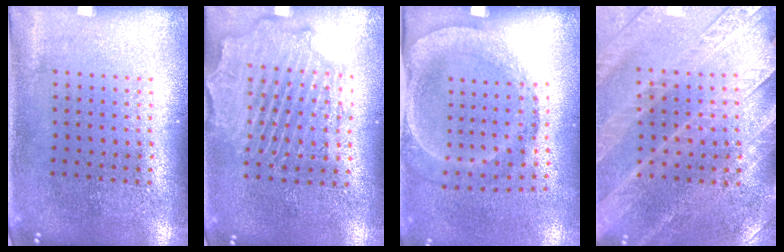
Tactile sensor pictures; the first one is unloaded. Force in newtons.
{"total": 2.2, "press": 2.1, "slide": 0.5}
{"total": 1.8, "press": 1.2, "slide": 1.4}
{"total": 2.8, "press": 2.6, "slide": 0.9}